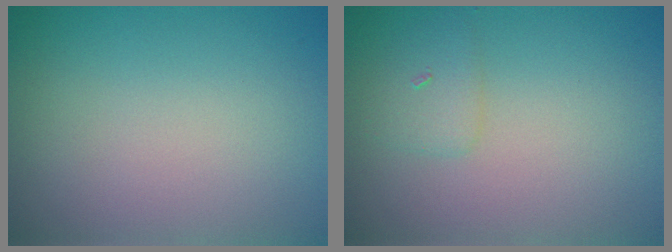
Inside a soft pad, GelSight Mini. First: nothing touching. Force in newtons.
{"total": 1.4, "press": 1.4, "slide": 0.1}